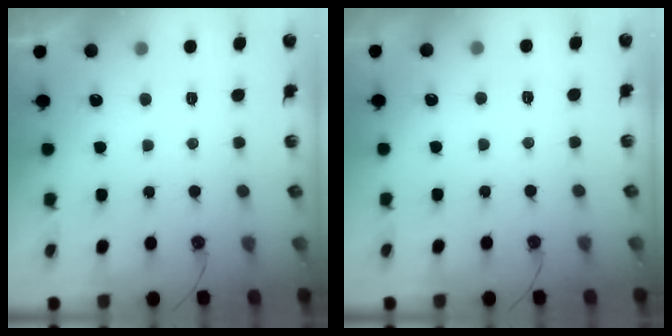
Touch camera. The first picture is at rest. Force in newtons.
{"total": 2.8, "press": 2.8, "slide": 0.4}